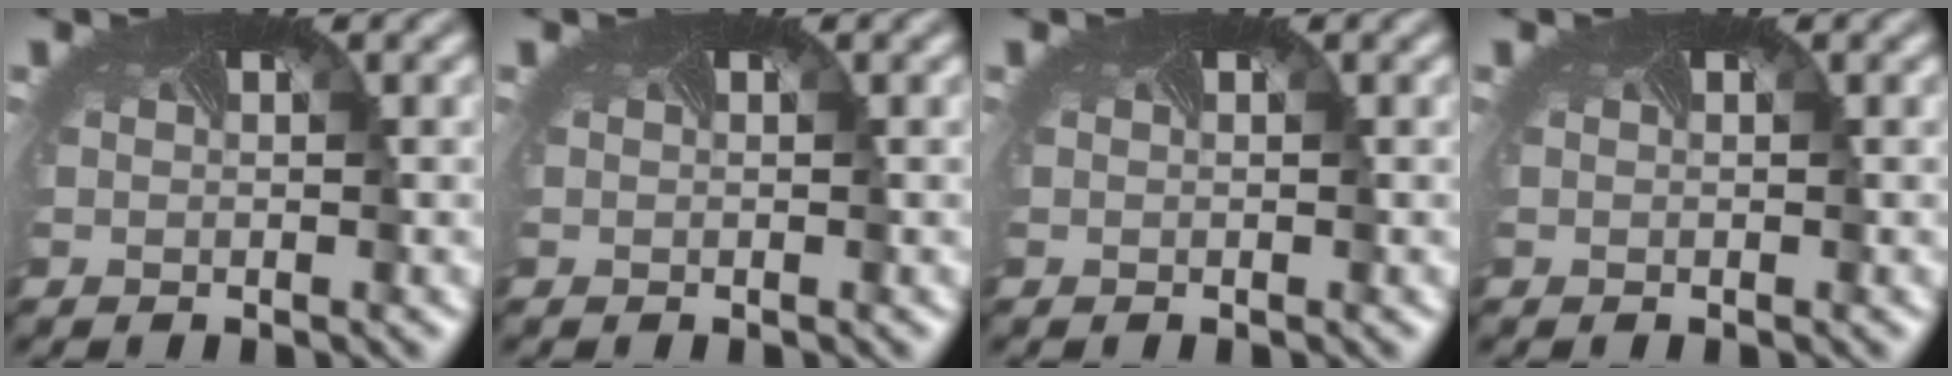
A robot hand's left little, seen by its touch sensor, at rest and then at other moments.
{"total": 0.0}
{"total": 0.0}
{"total": 0.0}